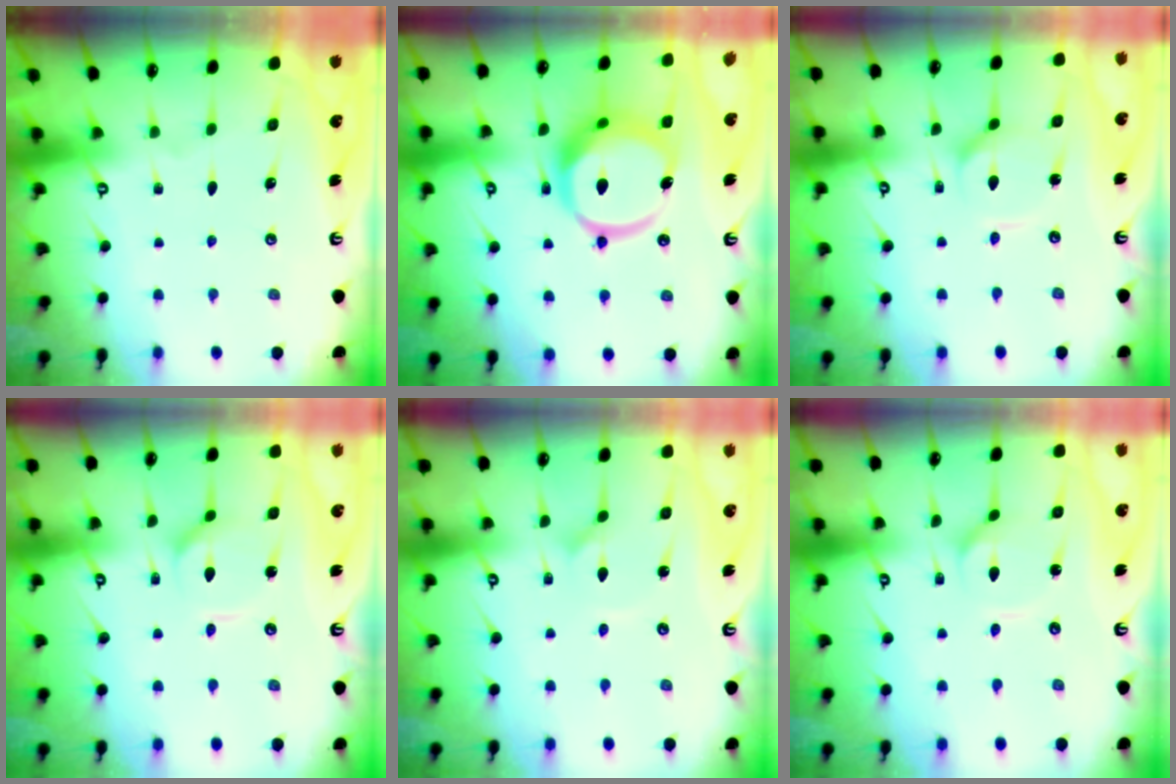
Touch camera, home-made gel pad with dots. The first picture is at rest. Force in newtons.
{"total": 15.8, "press": 15.7, "slide": 1.8}
{"total": 6.2, "press": 6.2, "slide": 0.6}
{"total": 4.4, "press": 4.4, "slide": 0.5}
{"total": 1.2, "press": 1.2, "slide": 0.2}
{"total": 3.7, "press": 3.7, "slide": 0.1}